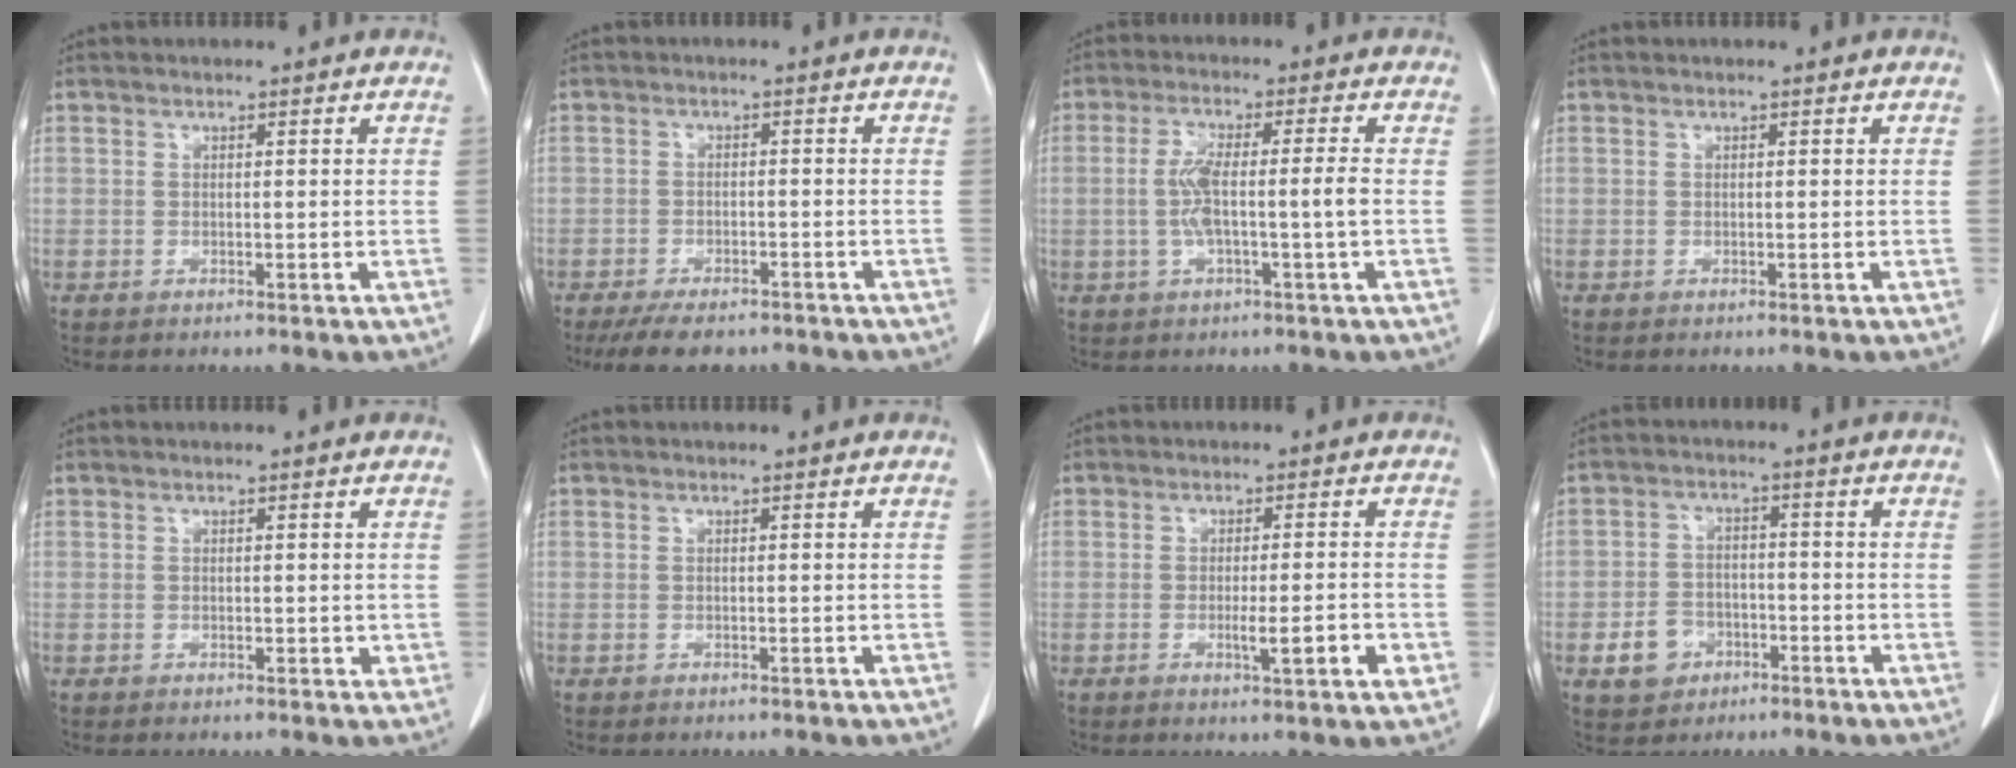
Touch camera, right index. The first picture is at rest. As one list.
[{"total": 7.7, "force": [-6.2, 3.0, 3.3], "torque": [-0.047, -0.005, -0.092]}, {"total": 6.0, "force": [-0.6, -0.1, 6.0], "torque": [-0.121, 0.007, -0.008]}, {"total": 0.0}, {"total": 0.9, "force": [0.1, 0.5, 0.8], "torque": [-0.014, -0.004, 0.004]}, {"total": 0.0}, {"total": 5.0, "force": [-1.5, 0.3, 4.8], "torque": [-0.078, -0.008, -0.019]}, {"total": 5.4, "force": [-2.4, 4.5, 2.0], "torque": [-0.038, 0.011, -0.030]}]